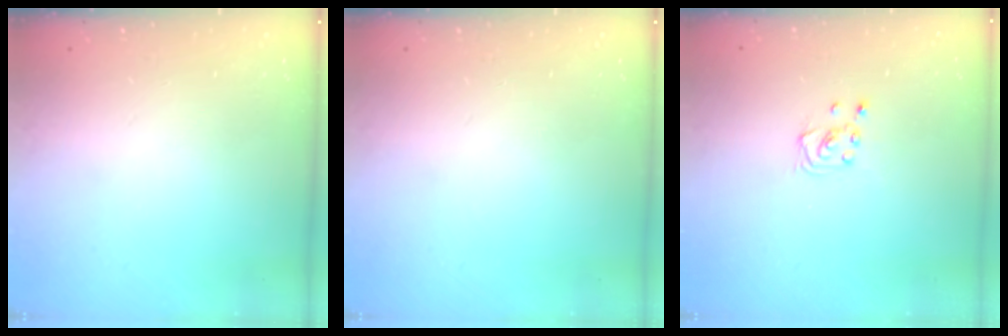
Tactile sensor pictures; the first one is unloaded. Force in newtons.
{"total": 0.0}
{"total": 3.7, "press": 3.6, "slide": 0.4}